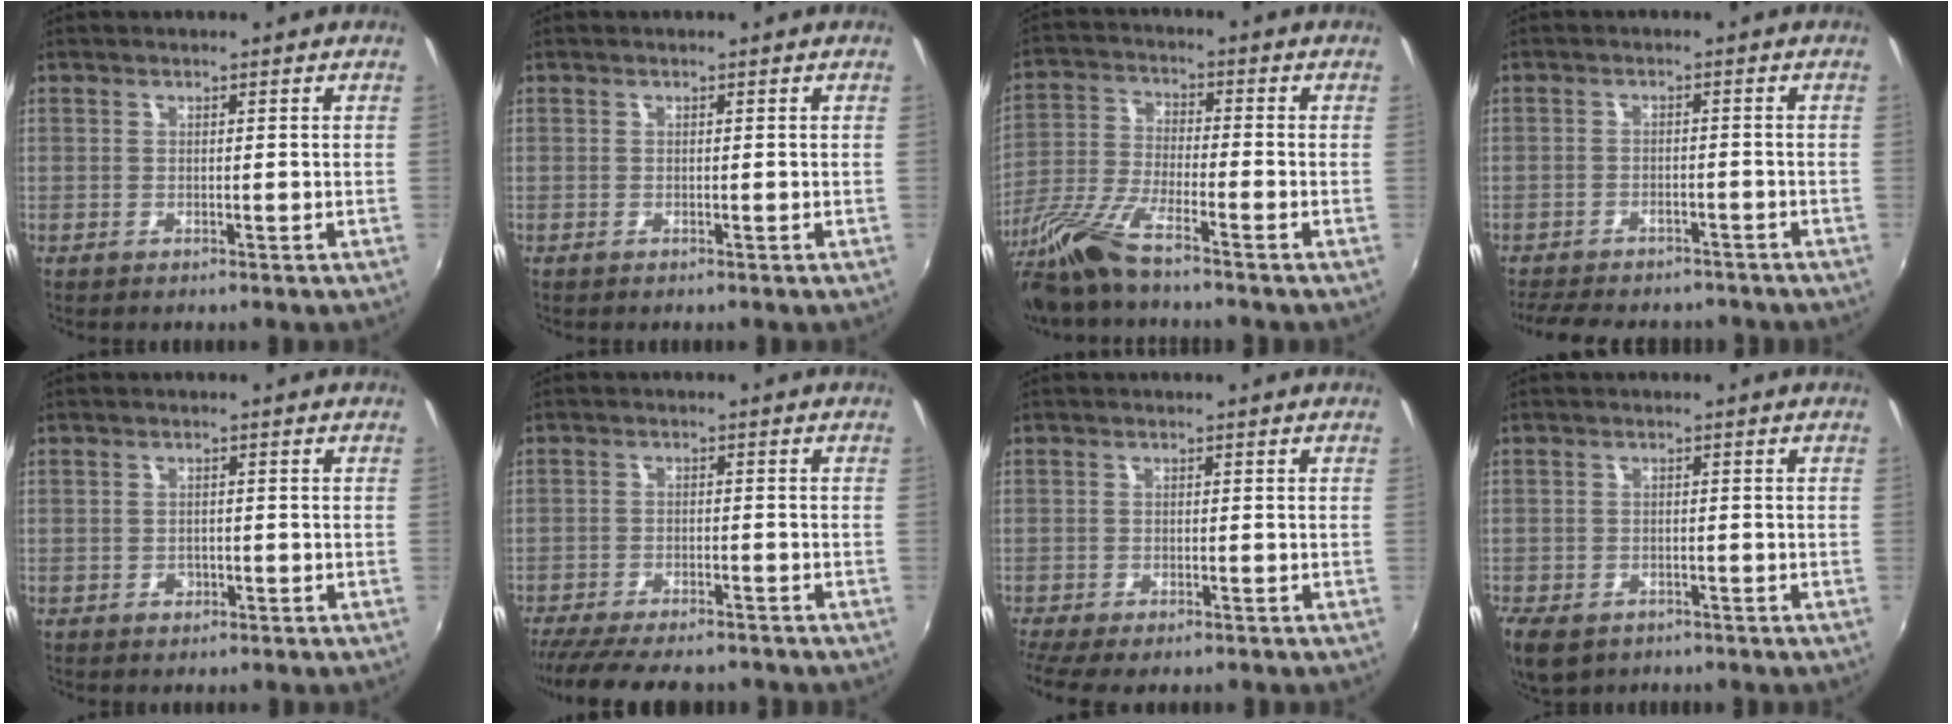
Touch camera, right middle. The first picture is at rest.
{"total": 0.0}
{"total": 10.7, "force": [-8.4, 1.0, 6.6], "torque": [-0.146, -0.019, -0.168]}
{"total": 12.8, "force": [-10.8, 4.6, 5.2], "torque": [-0.121, -0.014, -0.153]}
{"total": 1.8, "force": [-0.9, 1.4, 0.6], "torque": [-0.011, -0.001, -0.011]}
{"total": 14.1, "force": [-12.0, 3.6, 6.6], "torque": [-0.141, -0.033, -0.185]}
{"total": 5.4, "force": [-4.2, 1.2, 3.1], "torque": [-0.074, -0.031, -0.071]}
{"total": 7.6, "force": [-4.6, 4.5, 3.9], "torque": [-0.099, -0.027, -0.079]}